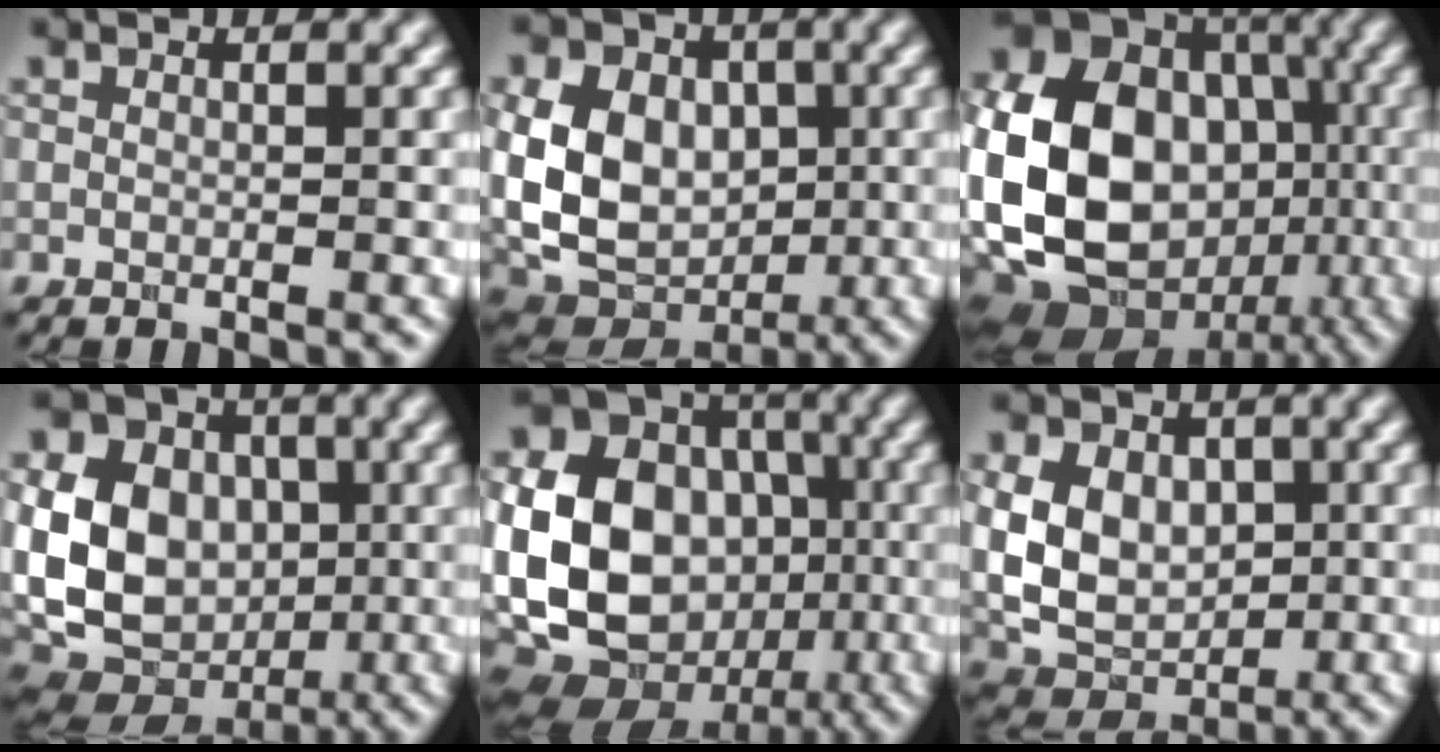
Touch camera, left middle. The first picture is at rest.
{"total": 10.9, "force": [0.5, 8.4, 6.9], "torque": [-0.133, -0.001, 0.000]}
{"total": 18.7, "force": [-2.2, 15.1, 10.8], "torque": [-0.231, -0.011, -0.039]}
{"total": 13.1, "force": [-0.1, 10.4, 8.1], "torque": [-0.156, -0.004, -0.006]}
{"total": 18.2, "force": [-1.8, 15.1, 10.0], "torque": [-0.209, -0.011, -0.048]}
{"total": 7.2, "force": [0.6, 5.5, 4.7], "torque": [-0.098, -0.004, 0.004]}